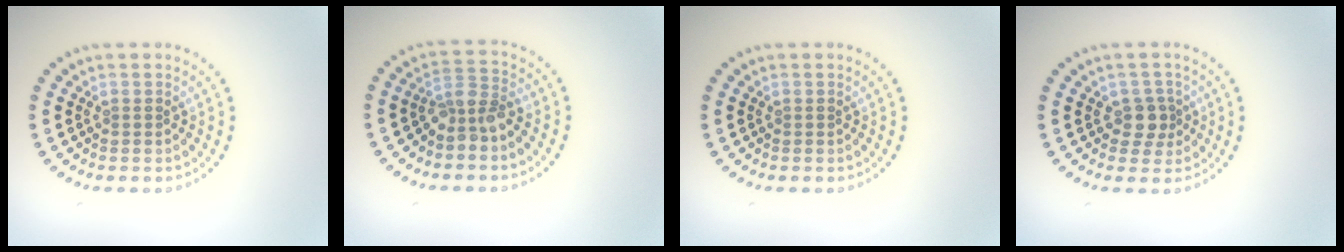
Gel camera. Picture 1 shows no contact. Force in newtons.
{"total": 3.0, "press": 2.3, "slide": 1.9}
{"total": 0.0}
{"total": 2.1, "press": 1.7, "slide": 1.2}